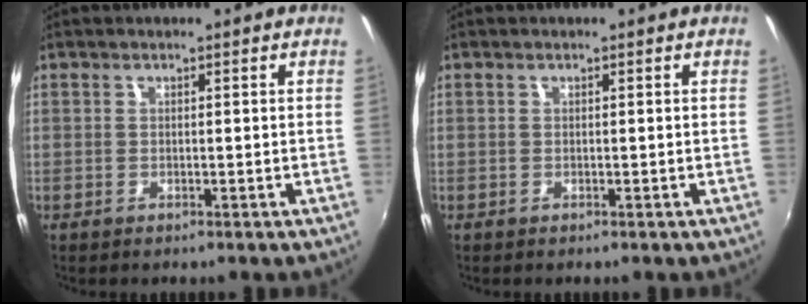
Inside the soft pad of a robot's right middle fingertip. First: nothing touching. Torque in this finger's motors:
{"motor_torque": [-0.01, 0.00, 0.00, -0.01]}